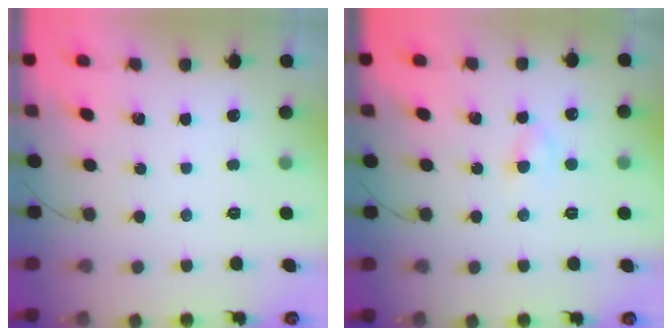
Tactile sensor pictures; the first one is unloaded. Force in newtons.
{"total": 3.0, "press": 2.8, "slide": 1.2}